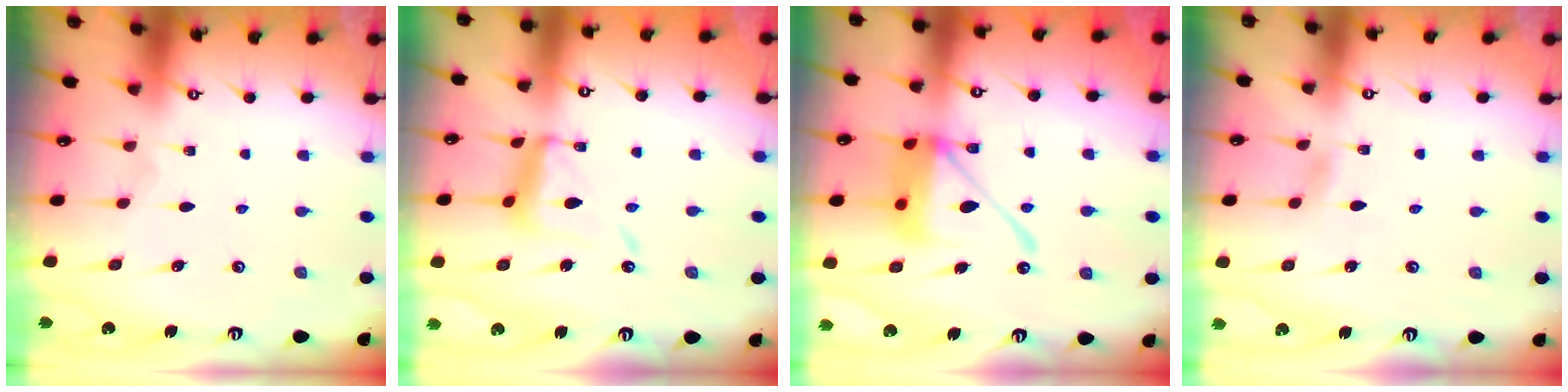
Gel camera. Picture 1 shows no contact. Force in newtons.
{"total": 13.5, "press": 13.5, "slide": 1.1}
{"total": 16.4, "press": 16.3, "slide": 1.9}
{"total": 2.6, "press": 2.5, "slide": 0.3}